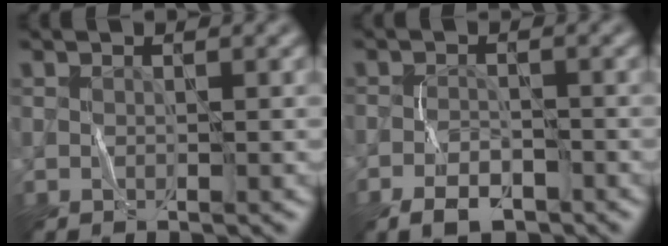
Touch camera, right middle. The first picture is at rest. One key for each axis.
{"total": 3.1, "fx": -2.2, "fy": 1.3, "fz": 1.7, "tx": -0.028, "ty": 0.000, "tz": -0.046}